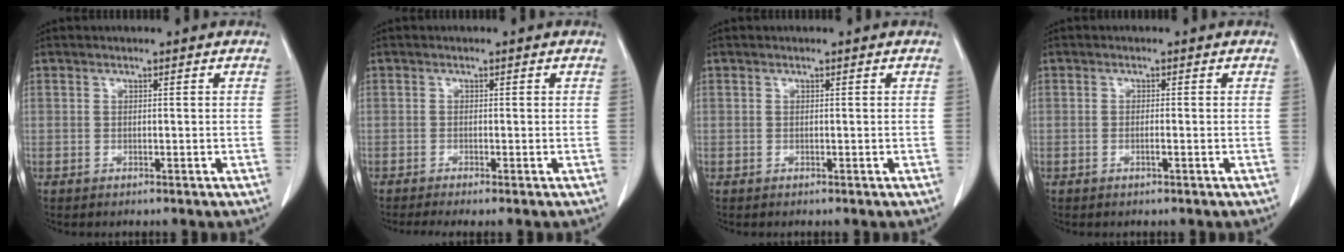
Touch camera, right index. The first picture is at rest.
{"total": 2.1, "force": [-1.5, 0.1, 1.5], "torque": [-0.026, -0.004, -0.027]}
{"total": 0.0}
{"total": 1.0, "force": [-0.4, -0.1, 0.9], "torque": [-0.016, 0.002, -0.005]}